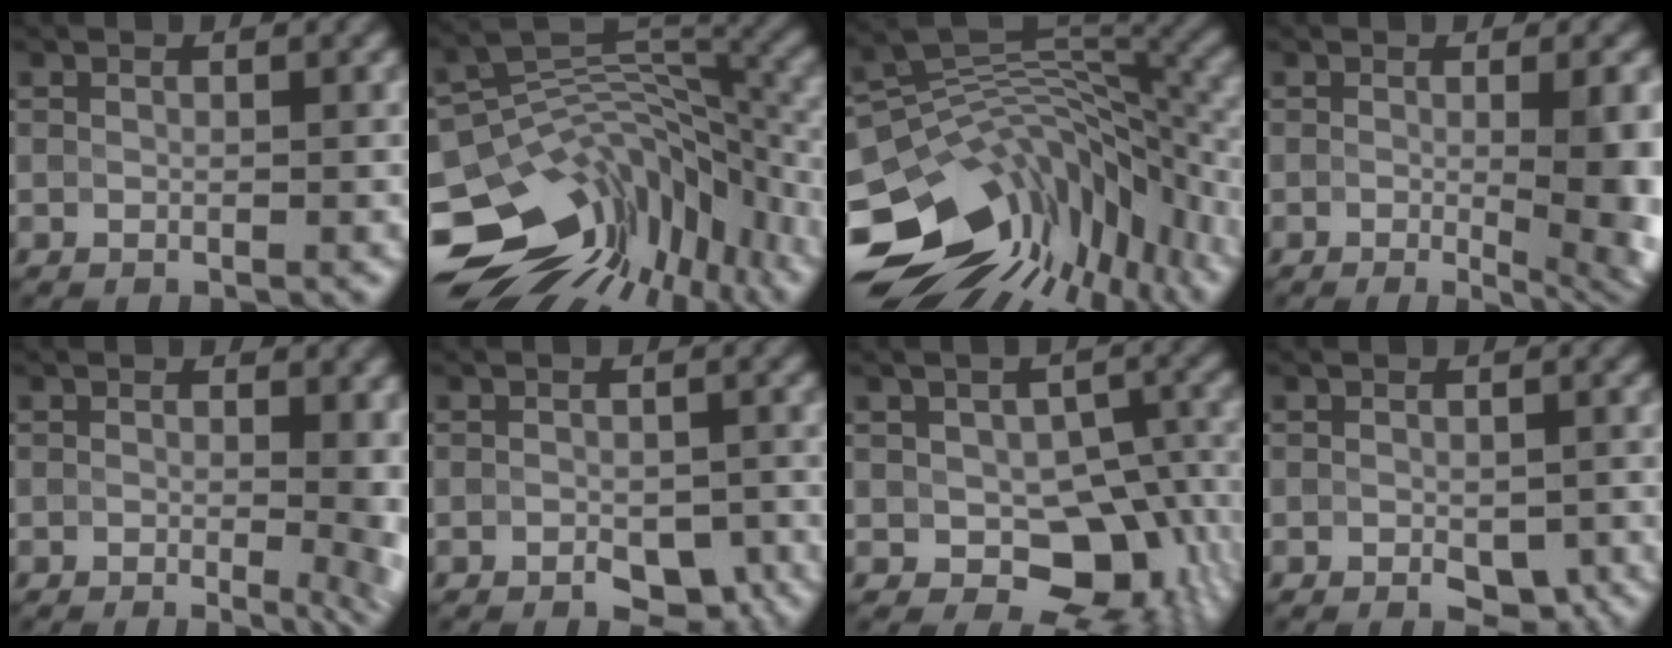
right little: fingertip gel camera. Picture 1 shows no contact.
{"total": 15.7, "force": [-8.9, 9.3, 8.9], "torque": [-0.179, 0.005, -0.119]}
{"total": 15.5, "force": [-7.2, 8.5, 10.8], "torque": [-0.207, 0.008, -0.093]}
{"total": 5.7, "force": [-0.5, 1.0, 5.6], "torque": [-0.067, -0.007, 0.010]}
{"total": 6.0, "force": [0.1, 2.4, 5.6], "torque": [-0.020, 0.007, 0.003]}
{"total": 2.5, "force": [-1.9, 0.9, 1.4], "torque": [-0.022, 0.000, -0.015]}
{"total": 8.4, "force": [-2.4, 5.4, 5.9], "torque": [-0.082, -0.015, -0.018]}
{"total": 2.3, "force": [-1.5, 0.7, 1.6], "torque": [-0.027, -0.008, -0.005]}